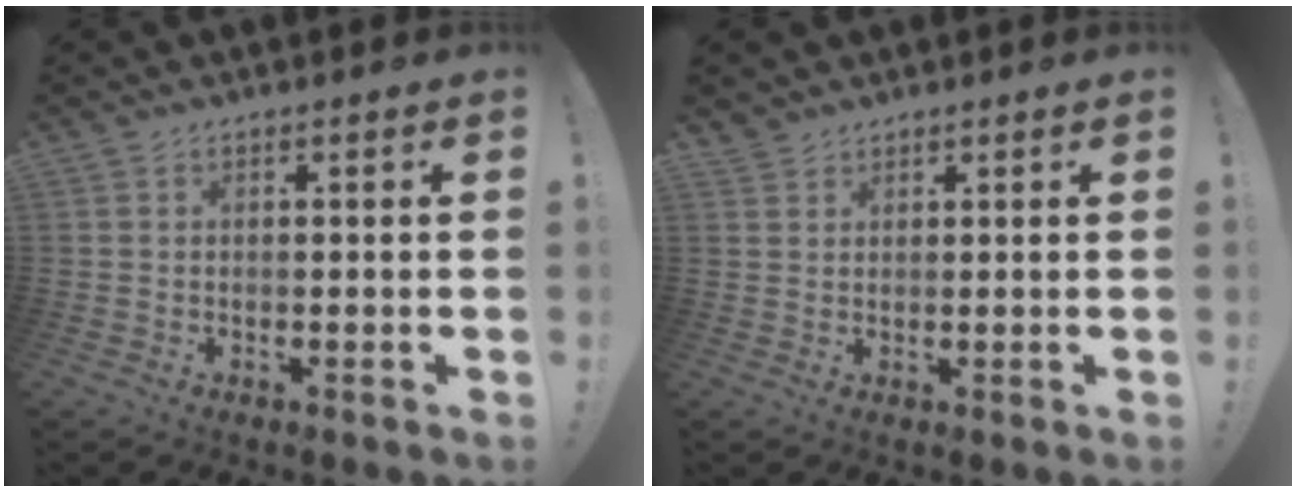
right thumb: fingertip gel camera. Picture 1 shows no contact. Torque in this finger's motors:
{"motor_torque": [-0.48, 0.59, -0.12, 0.13, 0.10]}